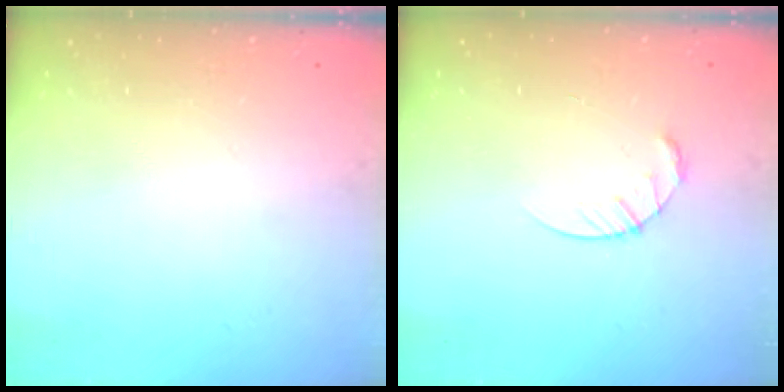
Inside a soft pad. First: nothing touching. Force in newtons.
{"total": 4.5, "press": 4.5, "slide": 0.5}